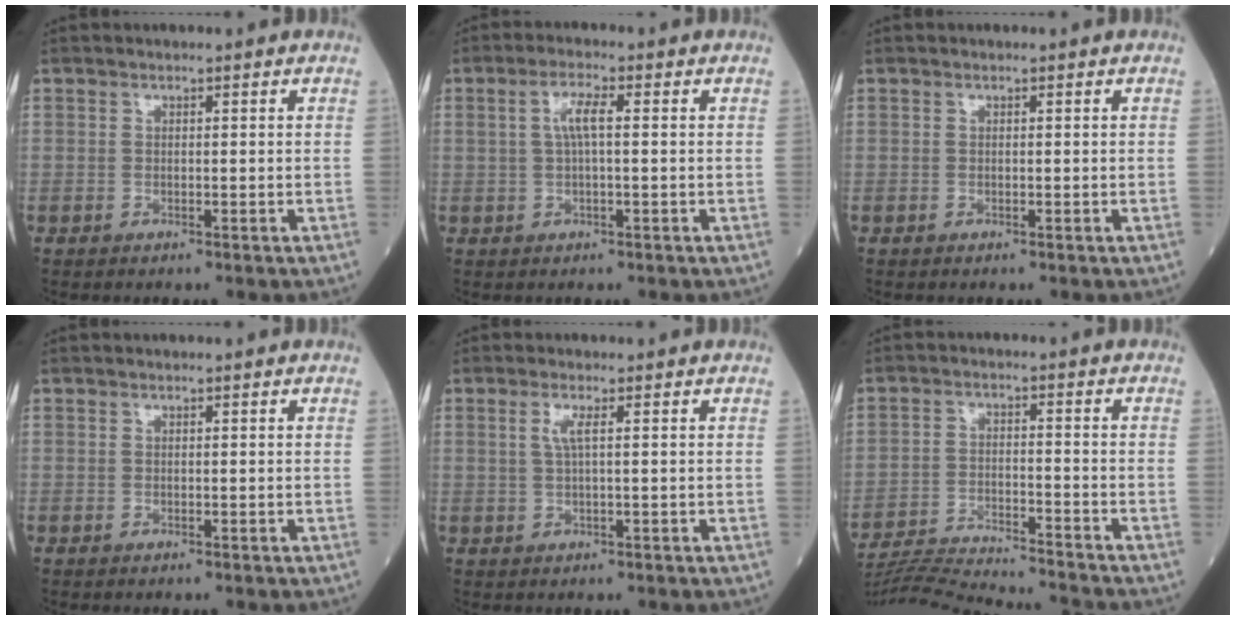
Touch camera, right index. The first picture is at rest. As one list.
[{"total": 3.7, "force": [0.6, 0.6, 3.6], "torque": [-0.074, 0.010, 0.012]}, {"total": 0.0}, {"total": 0.0}, {"total": 2.1, "force": [0.6, 0.0, 2.0], "torque": [-0.049, 0.003, 0.011]}, {"total": 16.0, "force": [-15.3, -1.0, 4.6], "torque": [-0.076, -0.020, -0.237]}]